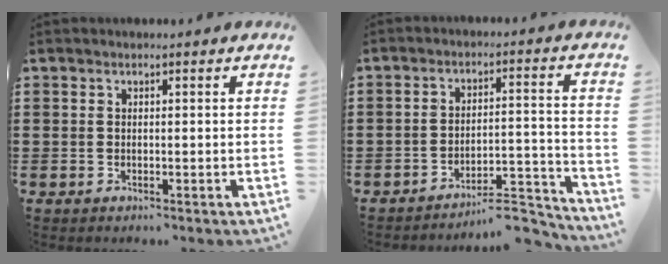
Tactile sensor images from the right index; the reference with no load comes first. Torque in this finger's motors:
{"motor_torque": [0.16, -0.28, 0.04, -0.01]}